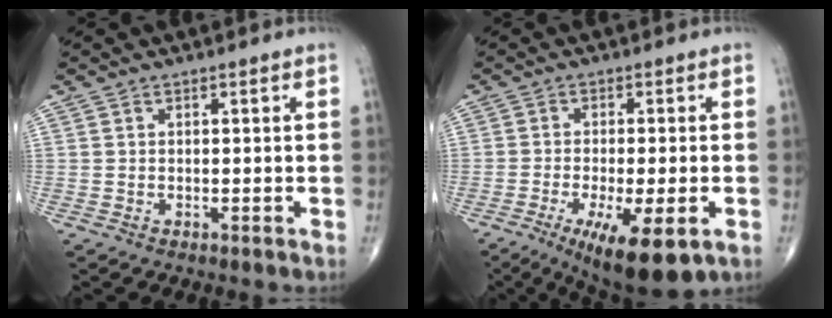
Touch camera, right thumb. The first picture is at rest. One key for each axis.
{"total": 12.5, "fx": -5.5, "fy": 3.2, "fz": 10.7, "tx": -0.173, "ty": -0.014, "tz": -0.081}